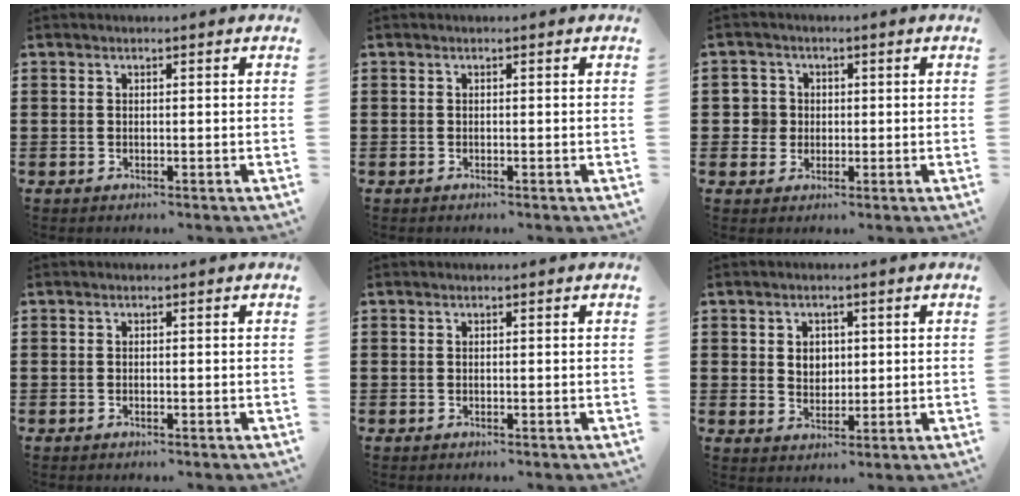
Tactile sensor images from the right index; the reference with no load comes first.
{"total": 0.0}
{"total": 3.7, "force": [0.0, 3.6, 0.6], "torque": [-0.029, 0.012, -0.003]}
{"total": 0.0}
{"total": 0.0}
{"total": 2.9, "force": [0.7, 2.5, 1.3], "torque": [-0.026, 0.007, 0.010]}